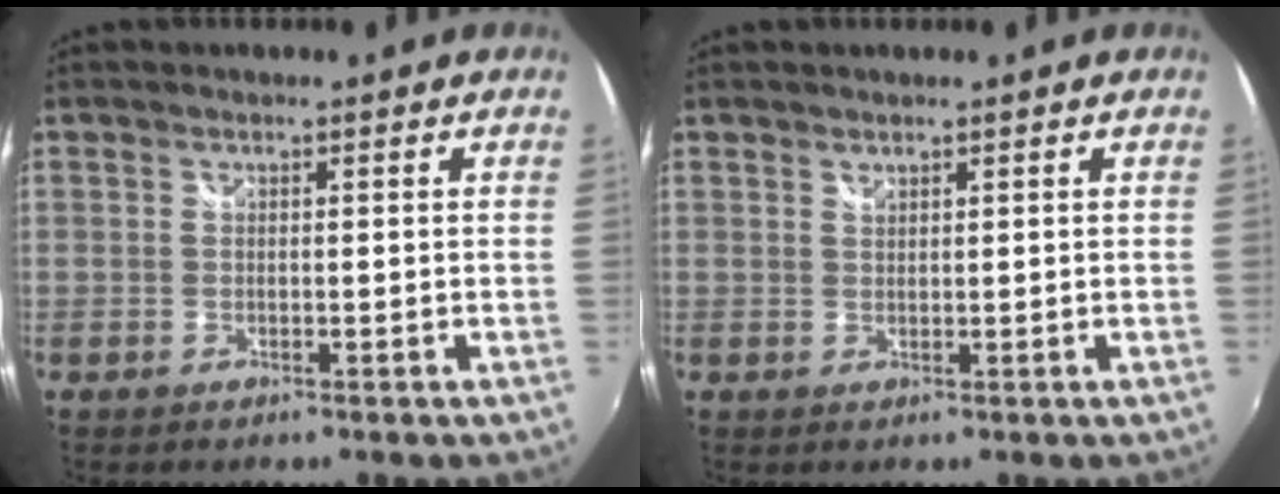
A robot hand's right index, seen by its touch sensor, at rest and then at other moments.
{"total": 0.7, "force": [0.7, 0.2, 0.1], "torque": [-0.001, 0.001, 0.013]}